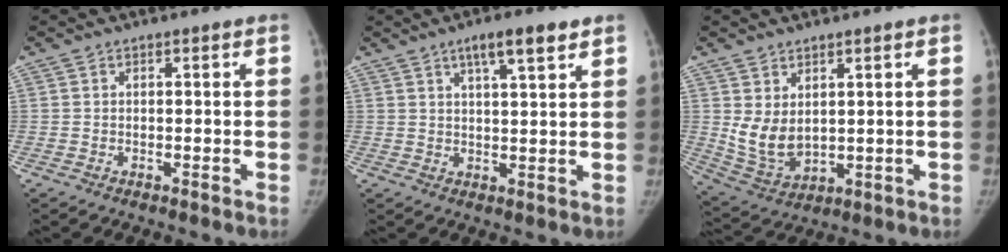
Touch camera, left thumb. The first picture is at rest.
{"total": 6.5, "force": [3.9, 1.4, 4.9], "torque": [-0.073, -0.015, 0.063]}
{"total": 7.4, "force": [1.8, 4.9, 5.3], "torque": [-0.088, -0.021, 0.057]}